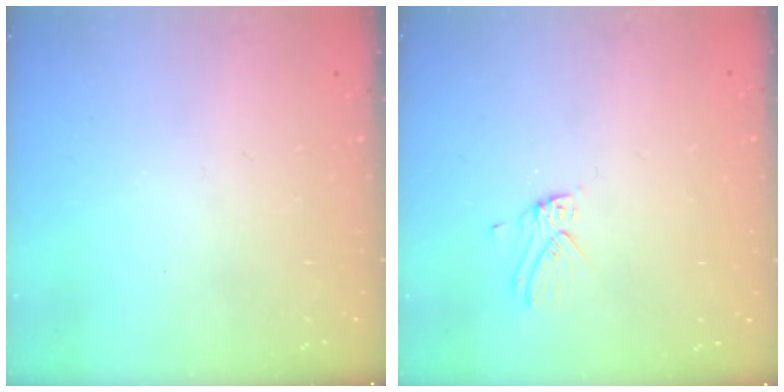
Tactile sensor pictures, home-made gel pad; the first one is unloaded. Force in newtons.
{"total": 3.0, "press": 3.0, "slide": 0.3}